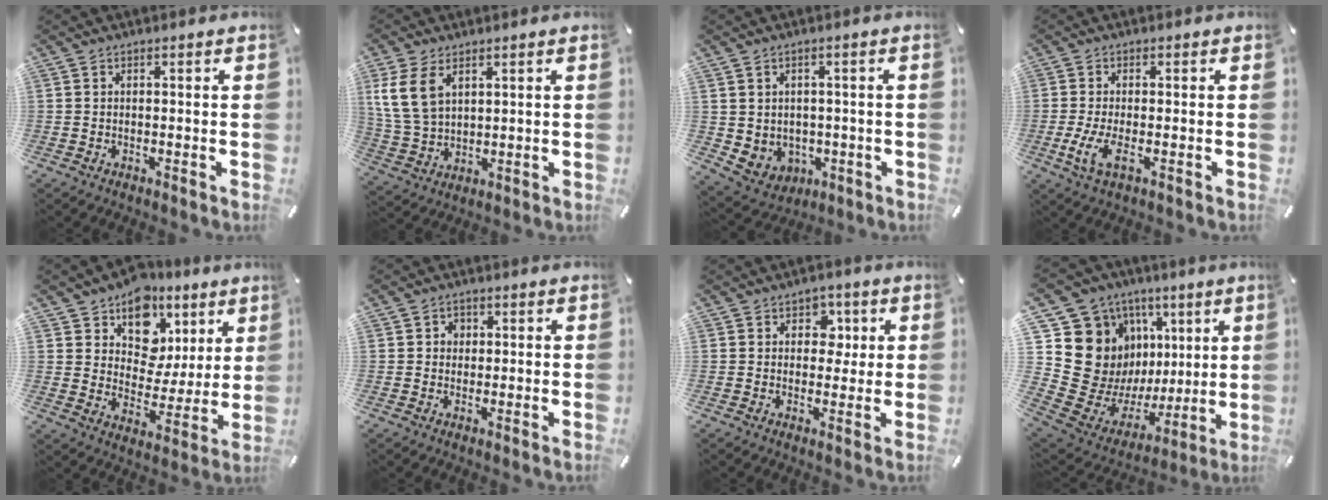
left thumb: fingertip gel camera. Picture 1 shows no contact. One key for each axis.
{"total": 8.8, "fx": 4.1, "fy": 5.8, "fz": 5.3, "tx": -0.132, "ty": -0.002, "tz": 0.078}
{"total": 4.9, "fx": 0.9, "fy": 4.8, "fz": 0.6, "tx": -0.030, "ty": -0.015, "tz": 0.018}
{"total": 5.4, "fx": -1.2, "fy": 1.7, "fz": 5.0, "tx": -0.124, "ty": -0.020, "tz": -0.026}
{"total": 12.8, "fx": 7.0, "fy": 9.7, "fz": 4.3, "tx": -0.069, "ty": -0.055, "tz": 0.132}
{"total": 2.3, "fx": -0.1, "fy": 2.2, "fz": 0.6, "tx": -0.005, "ty": 0.005, "tz": -0.007}
{"total": 5.4, "fx": 1.3, "fy": 4.6, "fz": 2.6, "tx": -0.014, "ty": -0.004, "tz": 0.011}
{"total": 20.2, "fx": 4.9, "fy": 17.8, "fz": 8.1, "tx": -0.135, "ty": -0.069, "tz": 0.141}